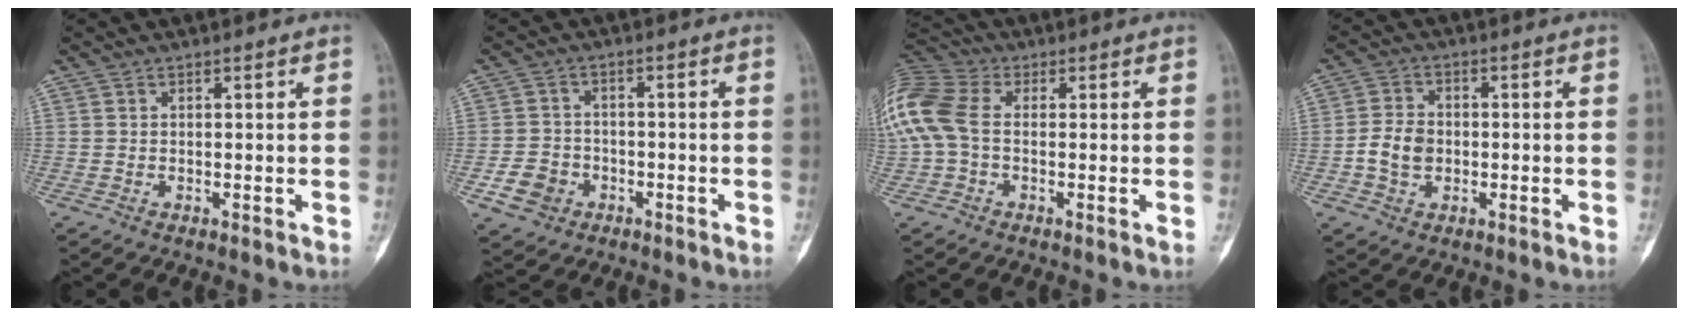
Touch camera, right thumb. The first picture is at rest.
{"total": 5.9, "force": [-2.4, 4.9, 2.1], "torque": [-0.022, 0.018, -0.039]}
{"total": 14.4, "force": [1.0, 9.9, 10.5], "torque": [-0.265, 0.029, 0.013]}
{"total": 6.1, "force": [-1.0, 4.7, 3.8], "torque": [-0.062, 0.013, -0.022]}